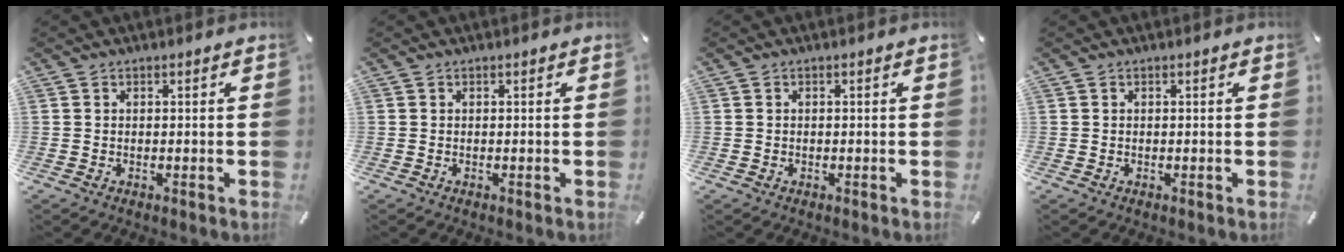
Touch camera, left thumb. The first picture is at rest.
{"total": 0.0}
{"total": 0.5, "force": [-0.1, 0.4, 0.2], "torque": [-0.004, 0.002, -0.003]}
{"total": 0.0}